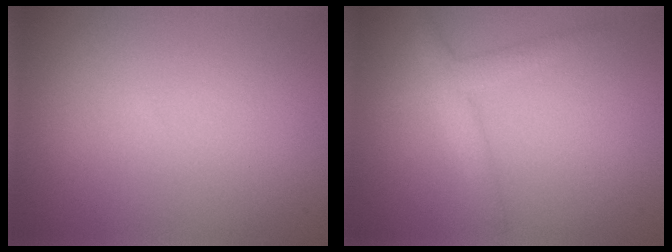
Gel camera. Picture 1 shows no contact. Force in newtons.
{"total": 2.4, "press": 2.4, "slide": 0.1}